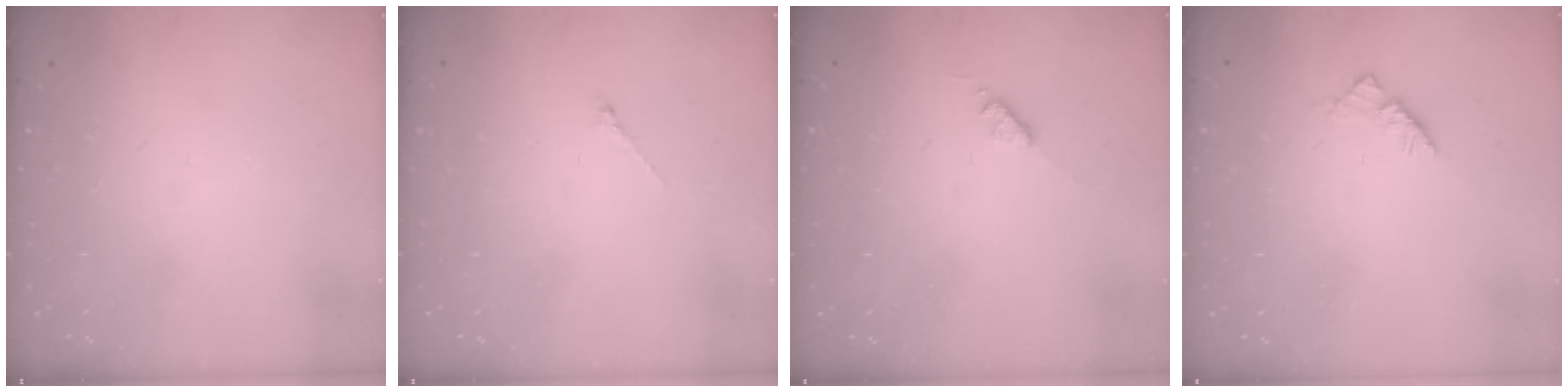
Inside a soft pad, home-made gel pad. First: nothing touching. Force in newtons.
{"total": 0.6, "press": 0.5, "slide": 0.3}
{"total": 2.8, "press": 2.8, "slide": 0.4}
{"total": 2.9, "press": 2.8, "slide": 0.7}